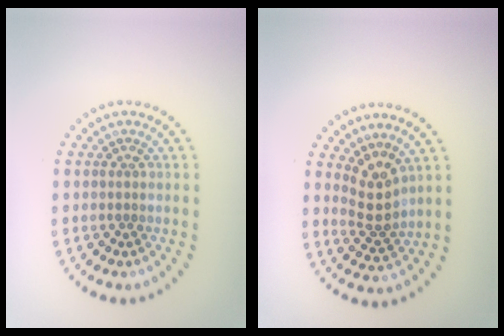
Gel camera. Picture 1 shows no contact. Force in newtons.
{"total": 2.9, "press": 2.3, "slide": 1.7}